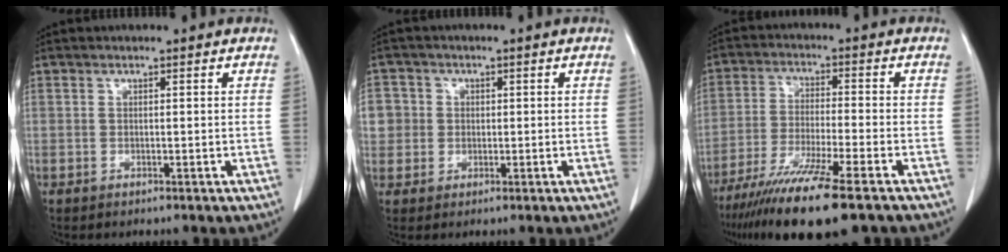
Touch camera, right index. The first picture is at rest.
{"total": 5.2, "force": [0.6, 5.1, 0.5], "torque": [-0.010, 0.016, 0.013]}
{"total": 14.1, "force": [-10.1, 0.1, 9.8], "torque": [-0.187, -0.043, -0.173]}